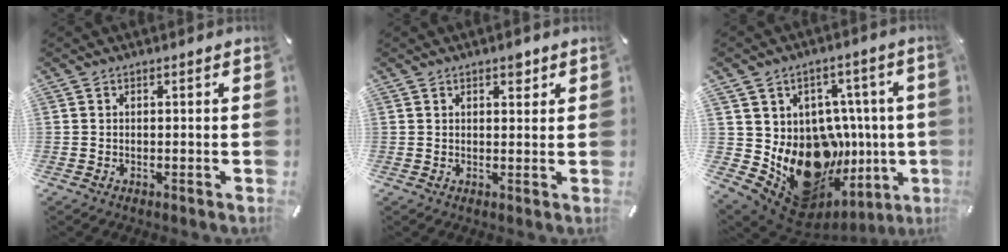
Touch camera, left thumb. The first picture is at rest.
{"total": 2.7, "force": [1.7, 1.3, 1.7], "torque": [-0.012, -0.007, 0.024]}
{"total": 20.3, "force": [-3.8, 16.0, 11.9], "torque": [-0.183, -0.025, -0.008]}